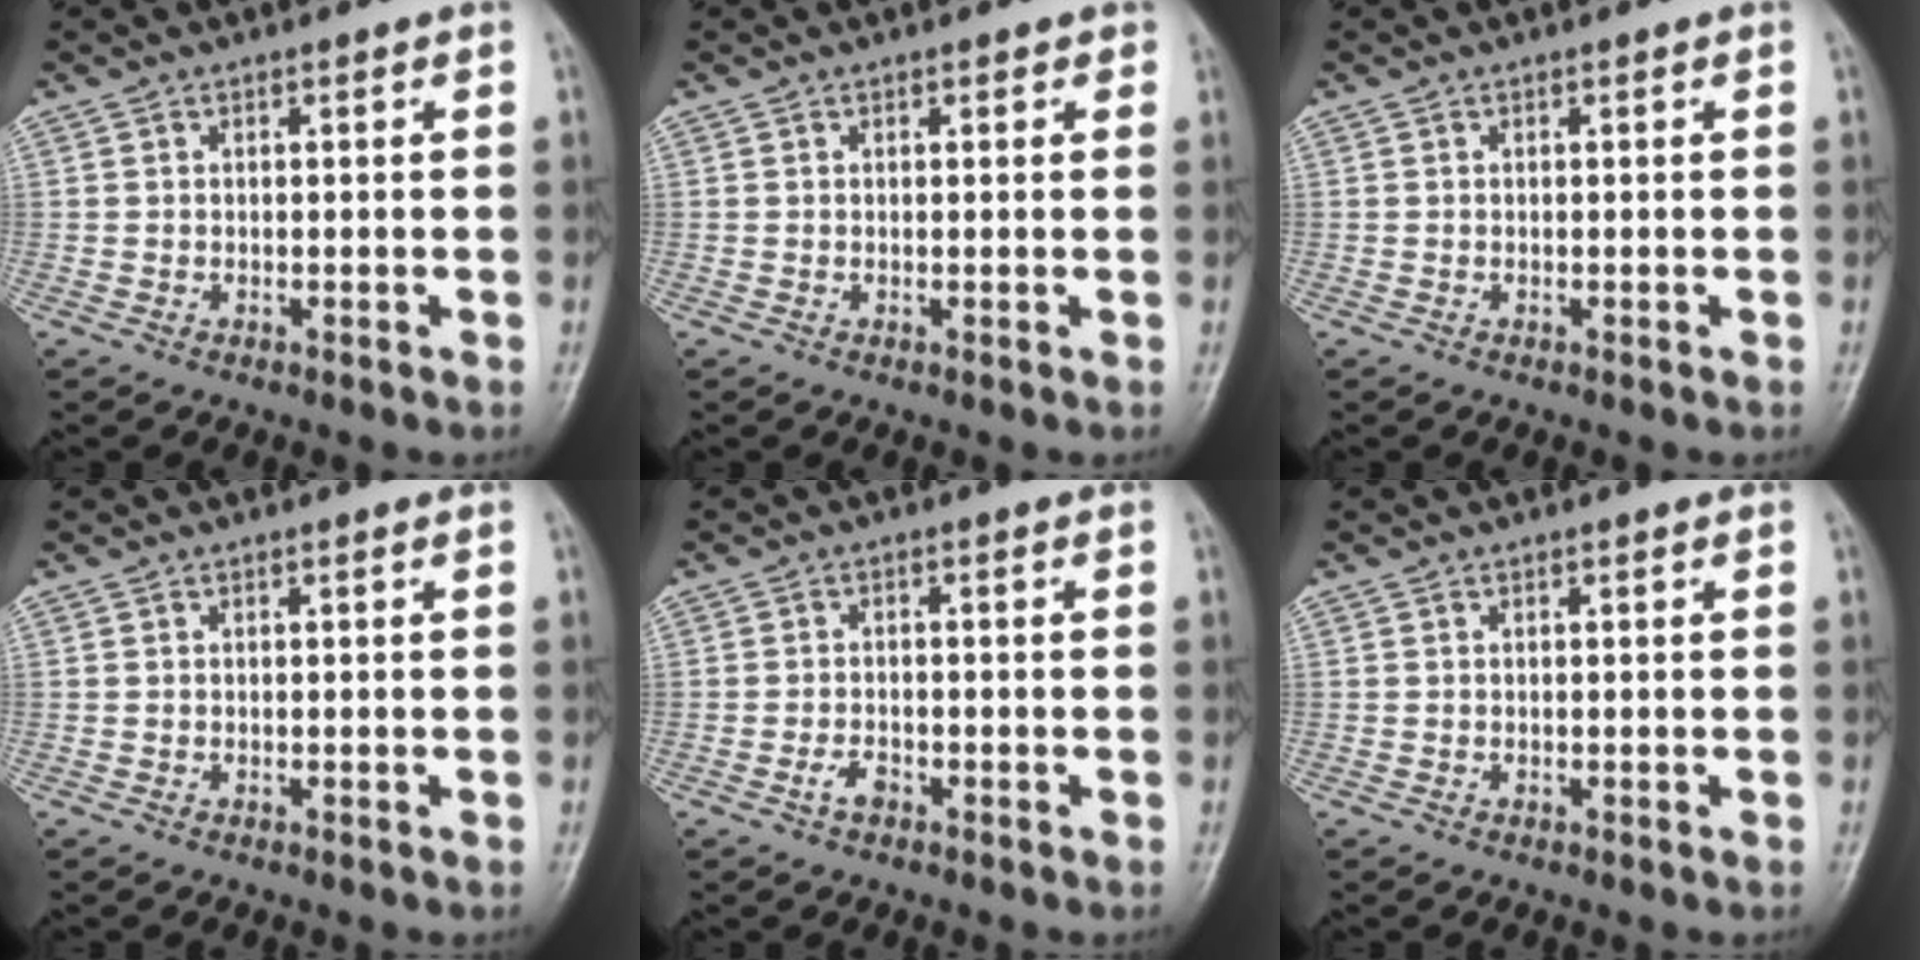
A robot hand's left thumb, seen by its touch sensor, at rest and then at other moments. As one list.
[{"total": 1.1, "force": [0.7, 0.6, 0.7], "torque": [0.000, -0.001, 0.004]}, {"total": 0.0}, {"total": 0.0}, {"total": 2.2, "force": [-1.3, 1.2, 1.3], "torque": [-0.027, 0.009, -0.025]}, {"total": 0.0}]